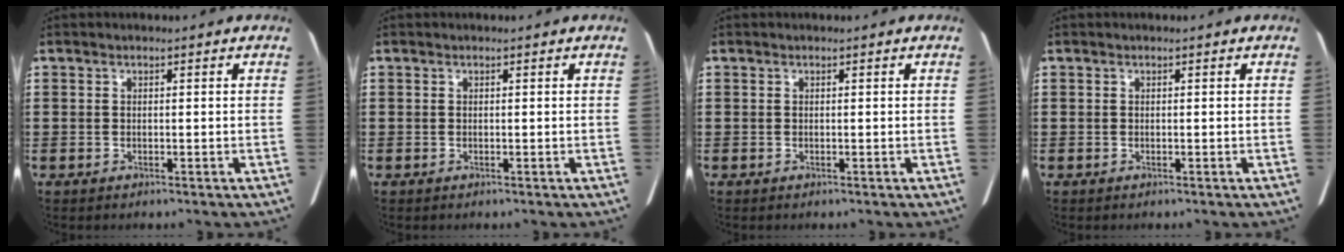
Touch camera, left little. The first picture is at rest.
{"total": 0.0}
{"total": 0.0}
{"total": 0.0}